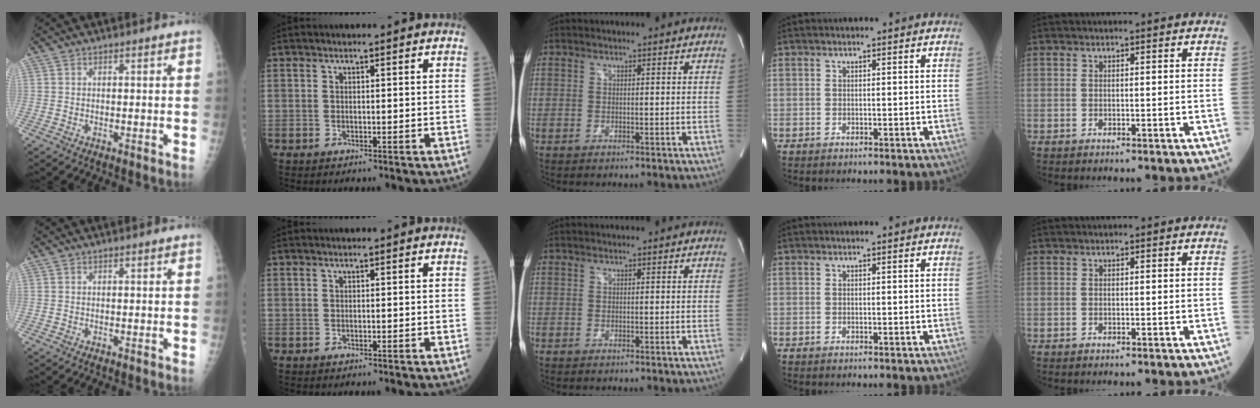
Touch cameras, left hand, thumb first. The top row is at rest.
{}